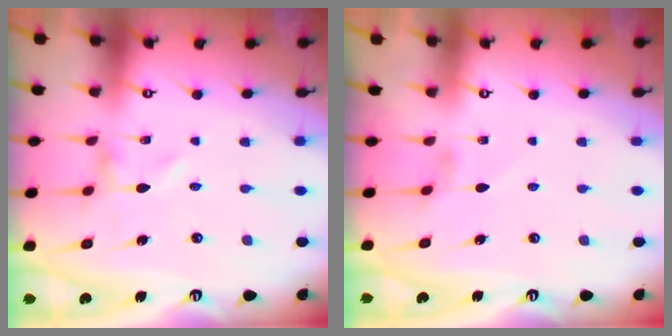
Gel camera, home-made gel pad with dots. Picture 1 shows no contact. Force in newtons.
{"total": 1.7, "press": 1.7, "slide": 0.3}